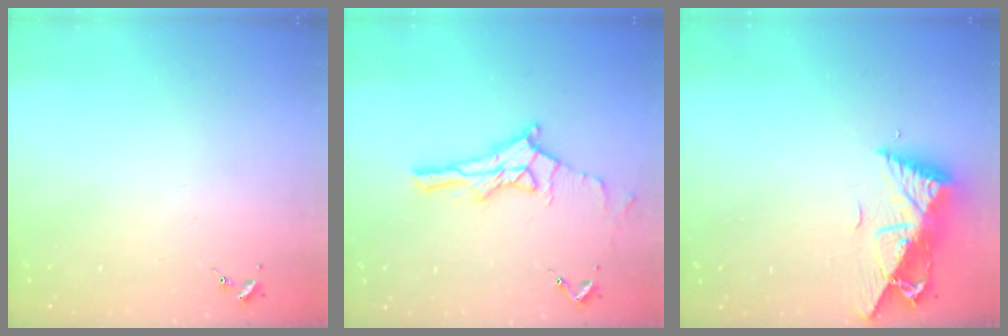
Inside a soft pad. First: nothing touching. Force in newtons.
{"total": 12.5, "press": 12.4, "slide": 0.8}
{"total": 10.2, "press": 10.1, "slide": 1.1}